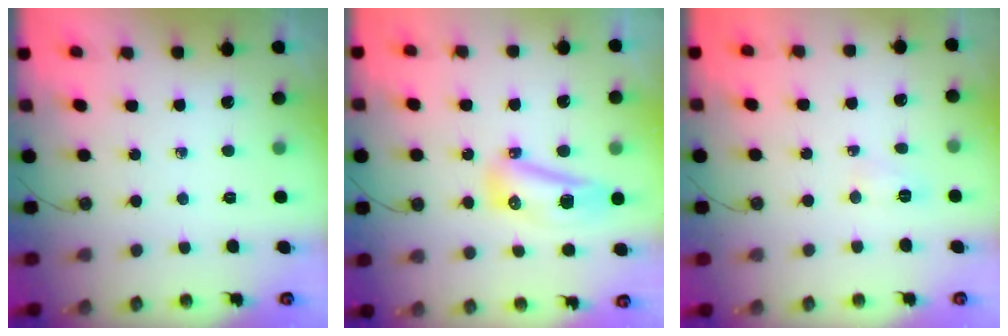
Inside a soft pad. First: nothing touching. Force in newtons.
{"total": 9.6, "press": 9.5, "slide": 1.2}
{"total": 3.5, "press": 3.3, "slide": 1.2}